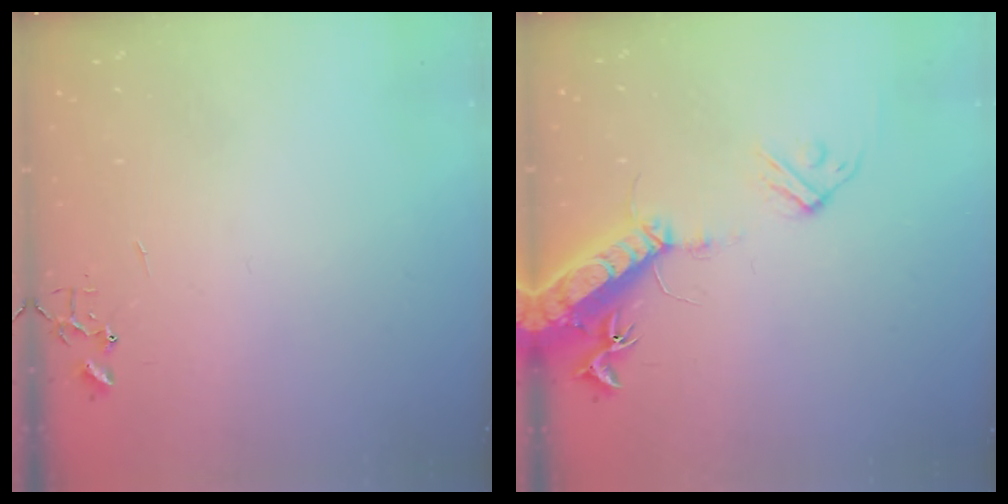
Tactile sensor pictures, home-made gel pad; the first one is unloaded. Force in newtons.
{"total": 17.3, "press": 16.8, "slide": 3.9}